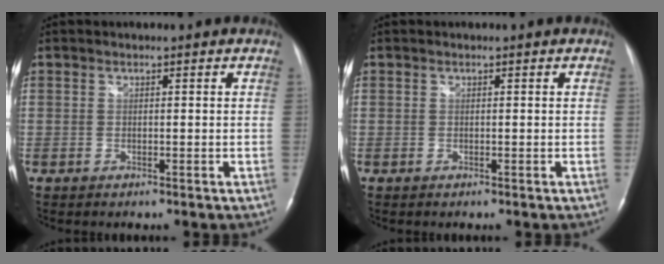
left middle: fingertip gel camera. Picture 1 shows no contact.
{"total": 0.0}